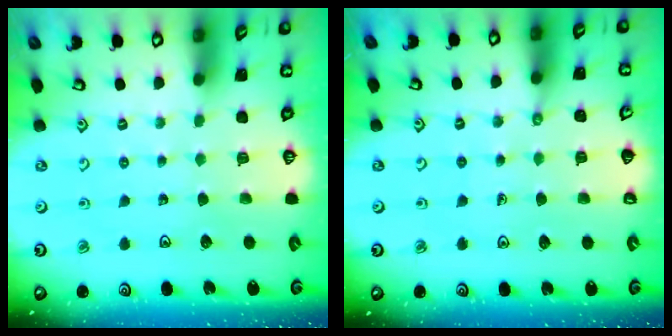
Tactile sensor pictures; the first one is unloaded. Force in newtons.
{"total": 1.5, "press": 1.5, "slide": 0.2}